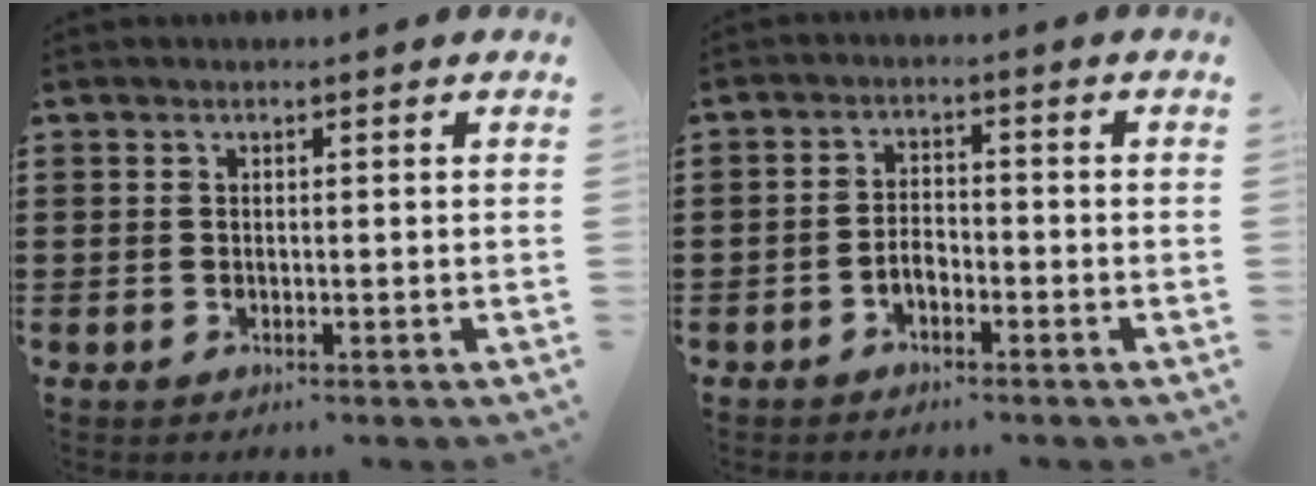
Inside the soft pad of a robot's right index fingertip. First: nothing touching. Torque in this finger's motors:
{"motor_torque": [1.08, 1.06, 0.07, 0.05]}